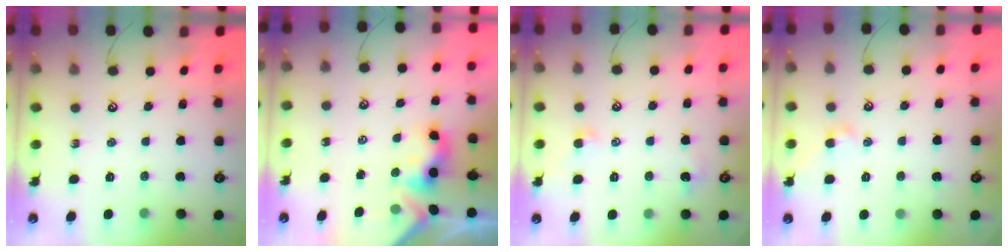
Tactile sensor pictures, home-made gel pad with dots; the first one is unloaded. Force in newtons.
{"total": 3.0, "press": 2.9, "slide": 0.6}
{"total": 1.5, "press": 1.4, "slide": 0.5}
{"total": 1.6, "press": 1.4, "slide": 0.6}